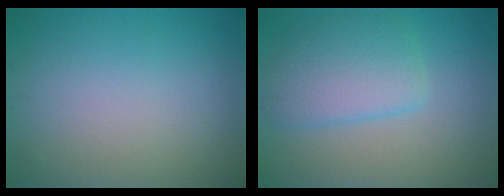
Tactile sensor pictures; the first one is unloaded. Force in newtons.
{"total": 4.6, "press": 4.6, "slide": 0.2}